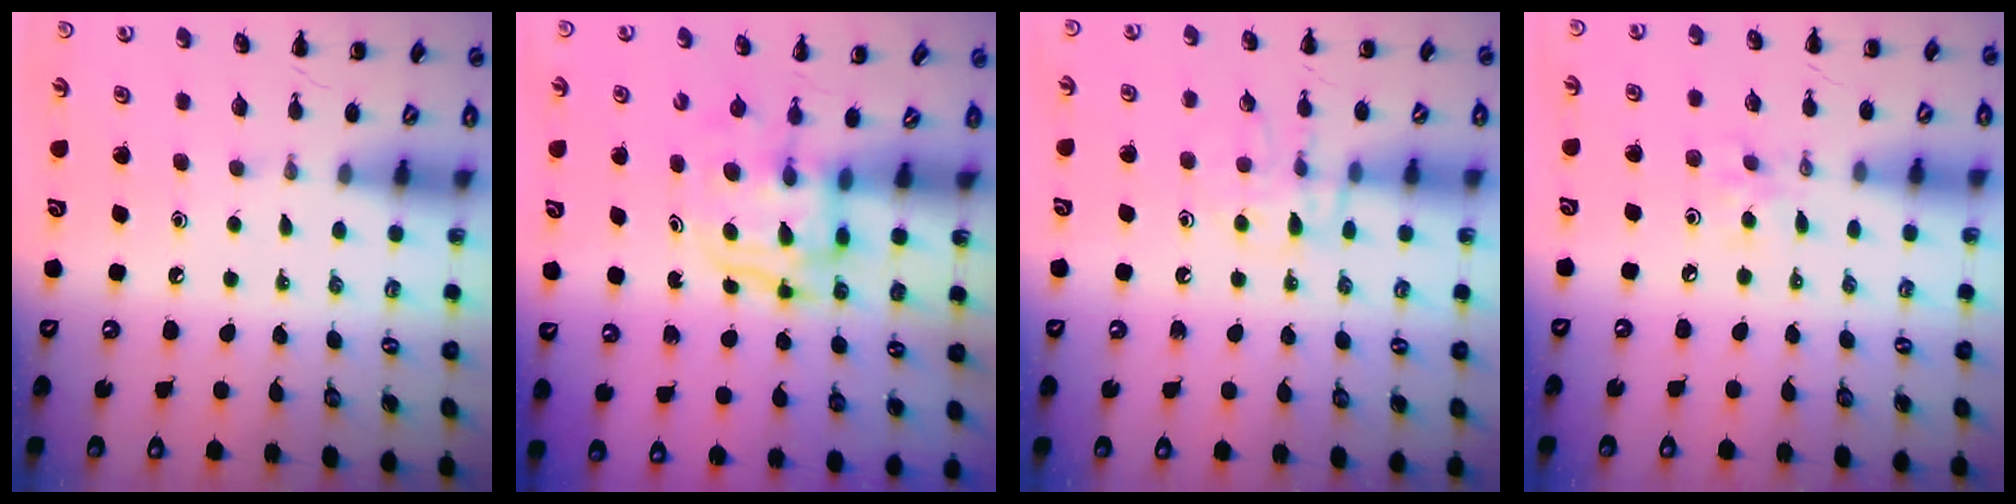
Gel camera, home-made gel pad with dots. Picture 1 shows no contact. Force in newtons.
{"total": 3.8, "press": 3.8, "slide": 0.4}
{"total": 9.6, "press": 9.6, "slide": 0.7}
{"total": 3.0, "press": 2.8, "slide": 1.0}